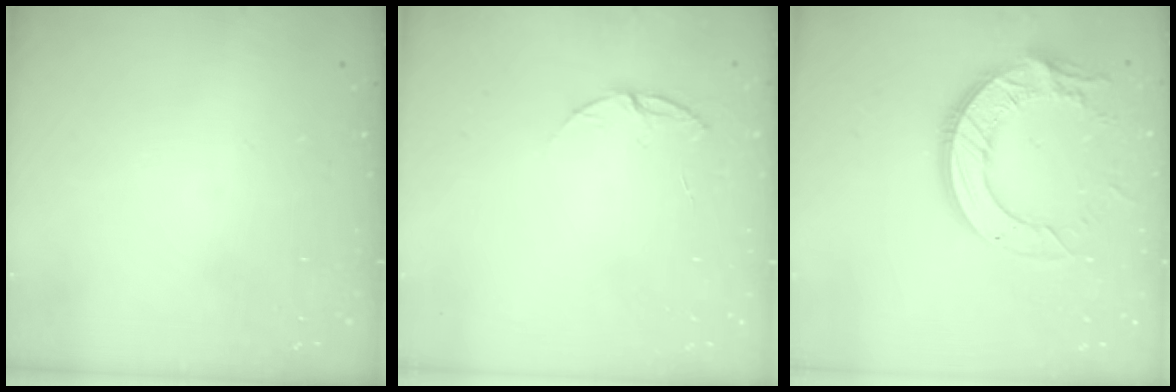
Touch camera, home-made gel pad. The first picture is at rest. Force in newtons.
{"total": 5.9, "press": 5.8, "slide": 0.6}
{"total": 15.3, "press": 15.2, "slide": 1.5}